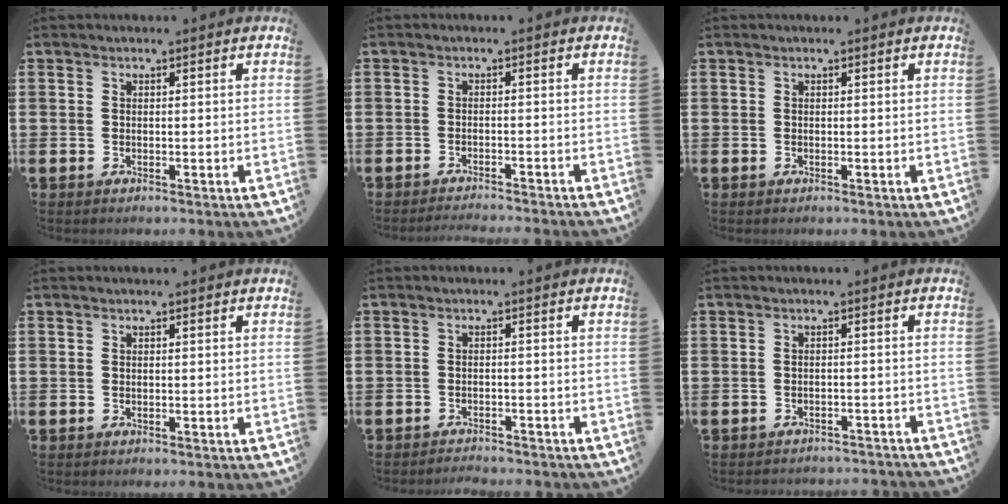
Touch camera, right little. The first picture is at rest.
{"total": 1.4, "force": [-1.3, -0.3, 0.1], "torque": [-0.001, 0.003, -0.027]}
{"total": 0.0}
{"total": 0.0}
{"total": 1.4, "force": [-1.4, -0.1, -0.2], "torque": [-0.001, 0.005, -0.031]}
{"total": 1.5, "force": [-1.5, -0.1, -0.1], "torque": [-0.003, 0.005, -0.031]}